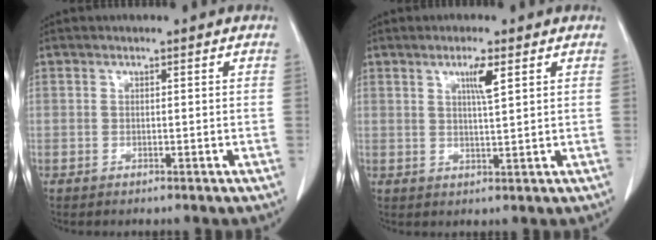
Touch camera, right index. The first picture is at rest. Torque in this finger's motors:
{"motor_torque": [0.23, 0.24, 0.07, 0.03]}